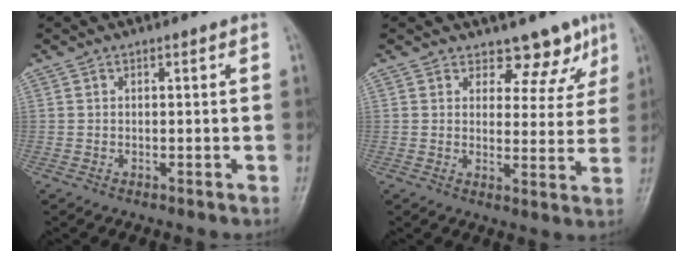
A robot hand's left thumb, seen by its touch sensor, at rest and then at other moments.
{"total": 6.9, "force": [5.2, 4.1, 1.9], "torque": [0.012, -0.035, 0.063]}